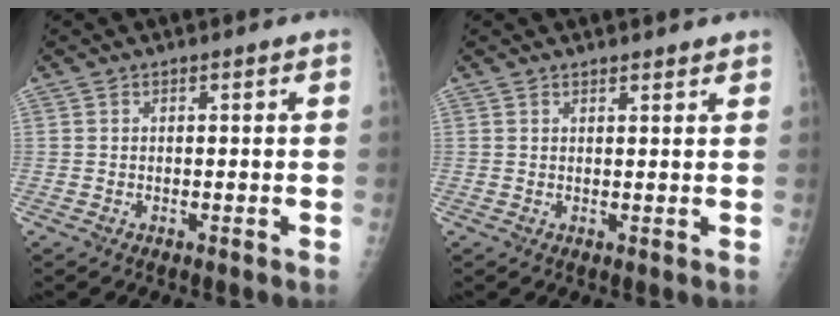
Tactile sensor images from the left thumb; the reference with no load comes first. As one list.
[{"total": 1.9, "force": [1.7, 0.4, 0.7], "torque": [-0.001, -0.006, 0.024]}]